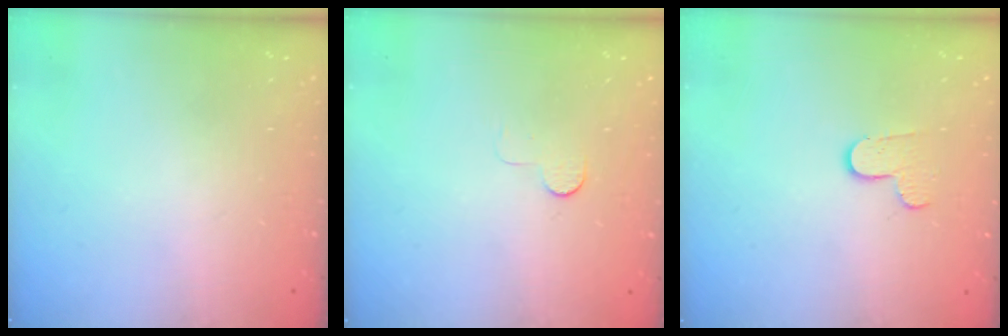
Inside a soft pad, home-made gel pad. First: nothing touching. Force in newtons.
{"total": 4.2, "press": 4.2, "slide": 0.3}
{"total": 7.5, "press": 7.4, "slide": 0.6}